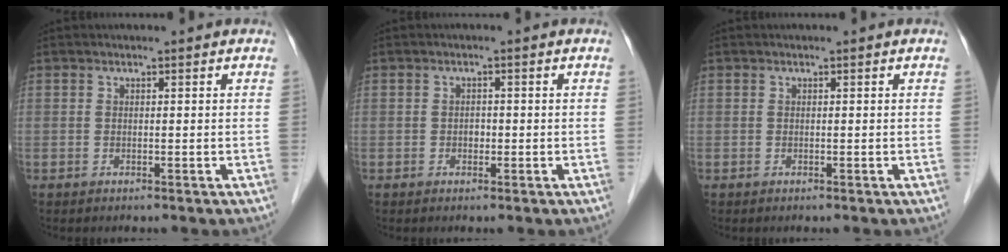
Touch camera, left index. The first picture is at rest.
{"total": 1.0, "force": [-0.3, 0.8, 0.6], "torque": [-0.009, 0.002, -0.006]}
{"total": 0.0}